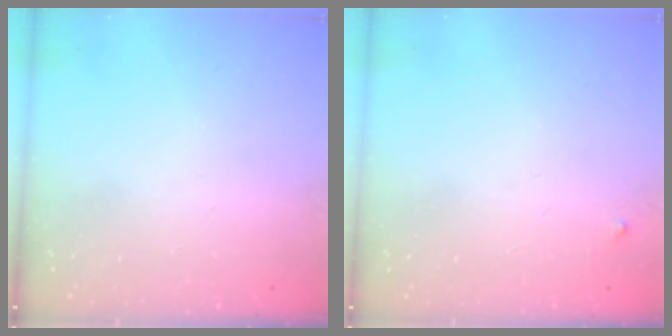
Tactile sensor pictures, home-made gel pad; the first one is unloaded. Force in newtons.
{"total": 3.5, "press": 3.4, "slide": 0.4}